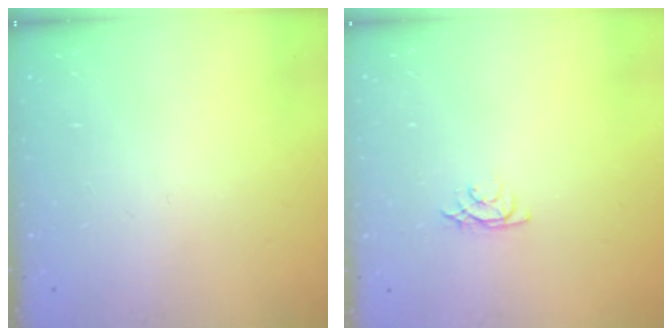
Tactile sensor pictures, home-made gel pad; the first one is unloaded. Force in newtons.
{"total": 3.0, "press": 3.0, "slide": 0.5}